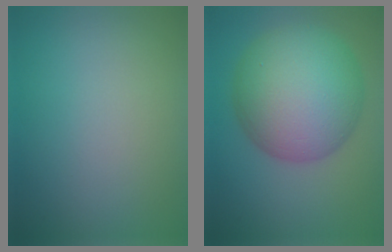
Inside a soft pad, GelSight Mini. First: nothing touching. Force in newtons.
{"total": 12.4, "press": 12.4, "slide": 0.3}